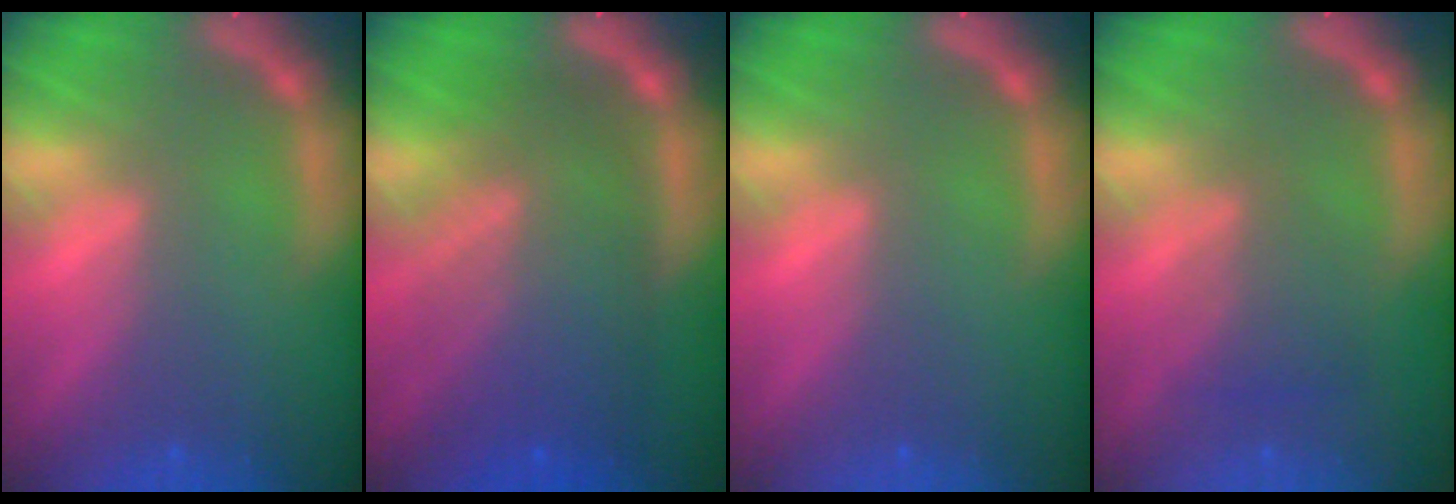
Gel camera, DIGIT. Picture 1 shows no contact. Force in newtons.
{"total": 9.5}
{"total": 0.0}
{"total": 3.0}